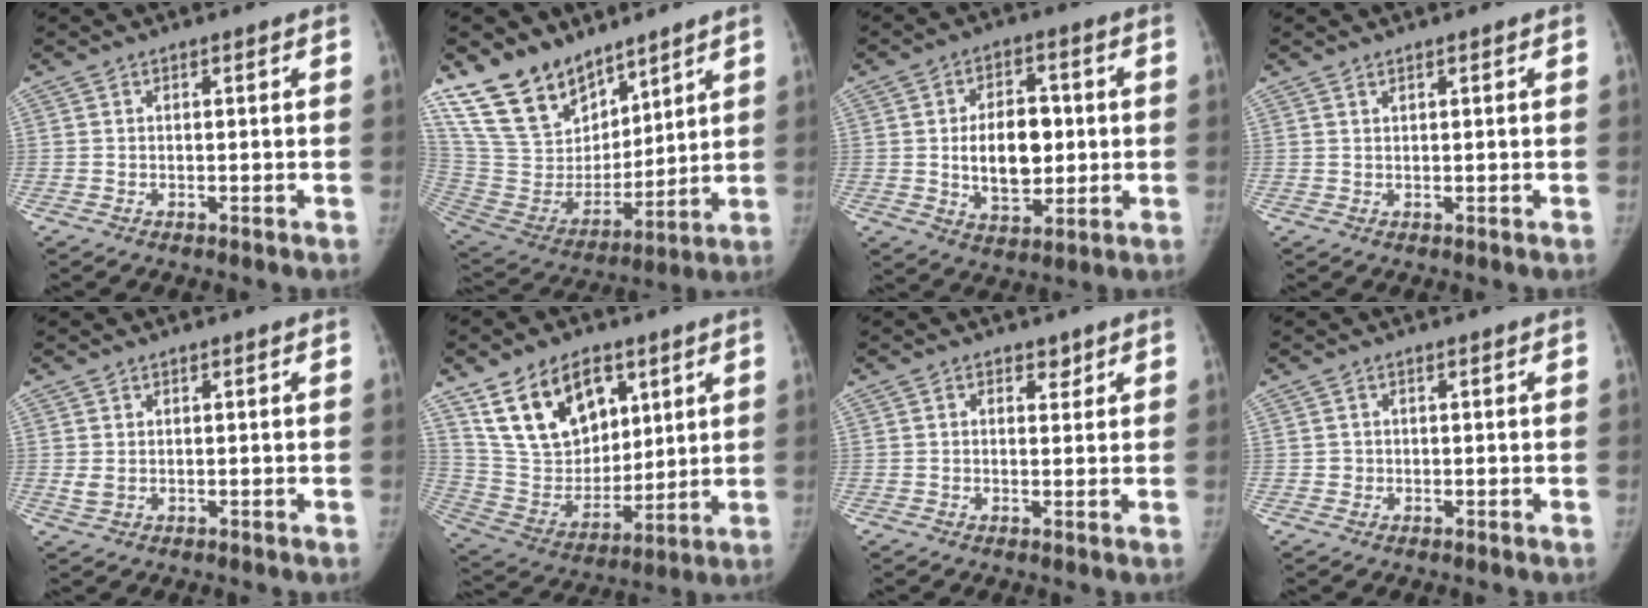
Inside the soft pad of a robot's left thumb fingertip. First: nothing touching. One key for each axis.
{"total": 18.8, "fx": 14.1, "fy": 10.3, "fz": 7.1, "tx": -0.089, "ty": -0.065, "tz": 0.282}
{"total": 12.0, "fx": 0.1, "fy": 7.6, "fz": 9.2, "tx": -0.113, "ty": 0.003, "tz": 0.009}
{"total": 0.5, "fx": 0.5, "fy": 0.0, "fz": 0.1, "tx": -0.003, "ty": -0.003, "tz": 0.010}
{"total": 1.5, "fx": 0.3, "fy": 1.1, "fz": 0.9, "tx": -0.016, "ty": -0.005, "tz": 0.011}
{"total": 18.7, "fx": 9.8, "fy": 11.8, "fz": 10.6, "tx": -0.144, "ty": -0.043, "tz": 0.197}
{"total": 1.8, "fx": 1.0, "fy": 1.2, "fz": 0.7, "tx": 0.005, "ty": -0.004, "tz": 0.011}
{"total": 0.9, "fx": -0.1, "fy": 0.9, "fz": 0.1, "tx": 0.004, "ty": 0.004, "tz": -0.002}